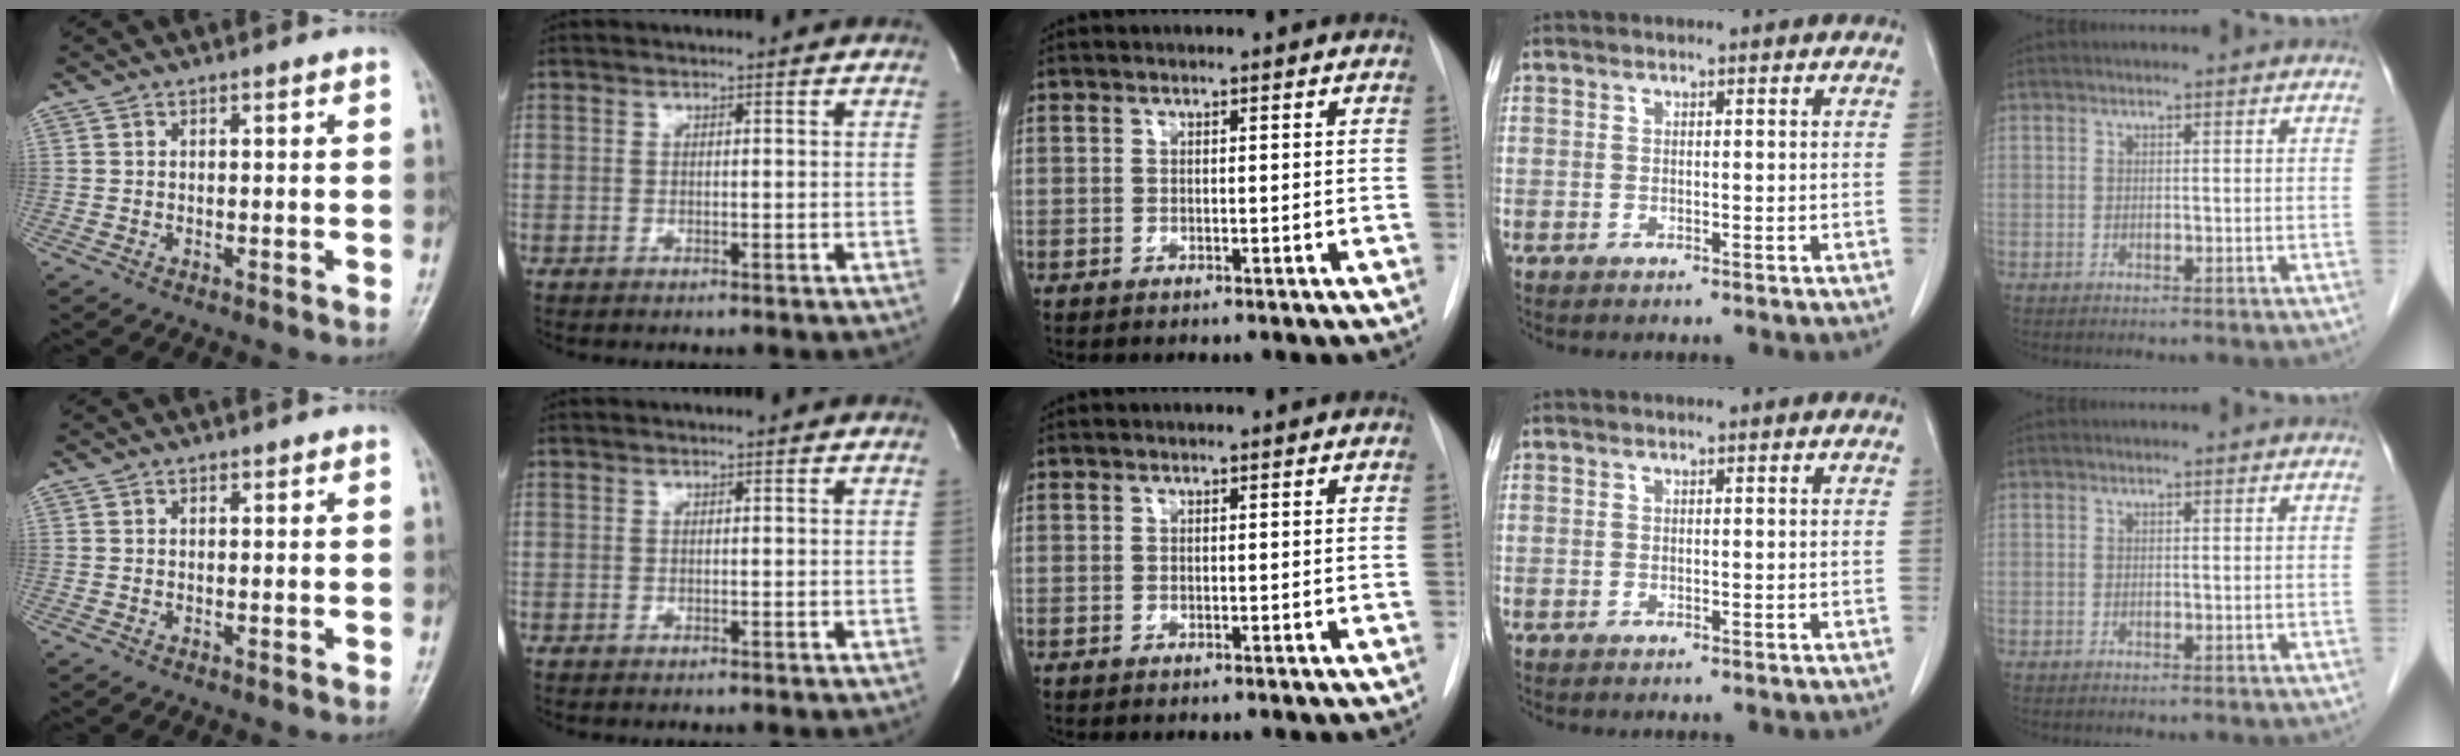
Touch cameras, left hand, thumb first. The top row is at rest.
{}